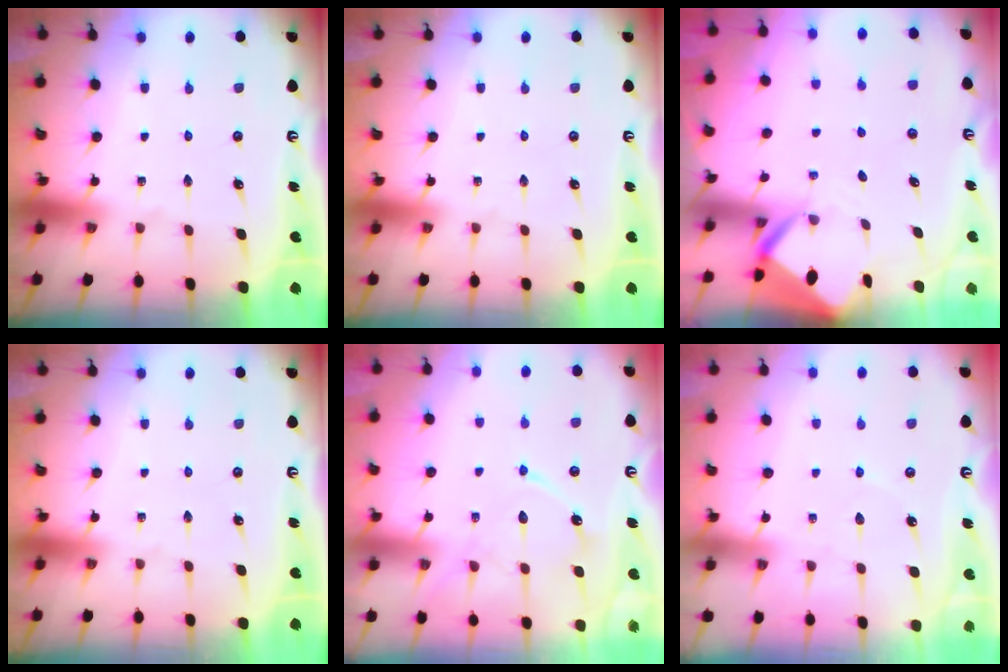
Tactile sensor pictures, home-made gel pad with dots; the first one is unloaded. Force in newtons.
{"total": 0.0}
{"total": 3.8, "press": 3.8, "slide": 0.2}
{"total": 0.0}
{"total": 14.2, "press": 14.2, "slide": 1.2}
{"total": 4.8, "press": 4.8, "slide": 0.6}